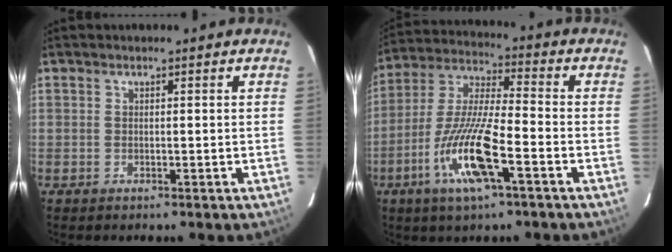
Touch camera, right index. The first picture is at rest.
{"total": 14.0, "force": [-5.8, 1.7, 12.6], "torque": [-0.260, -0.011, -0.109]}